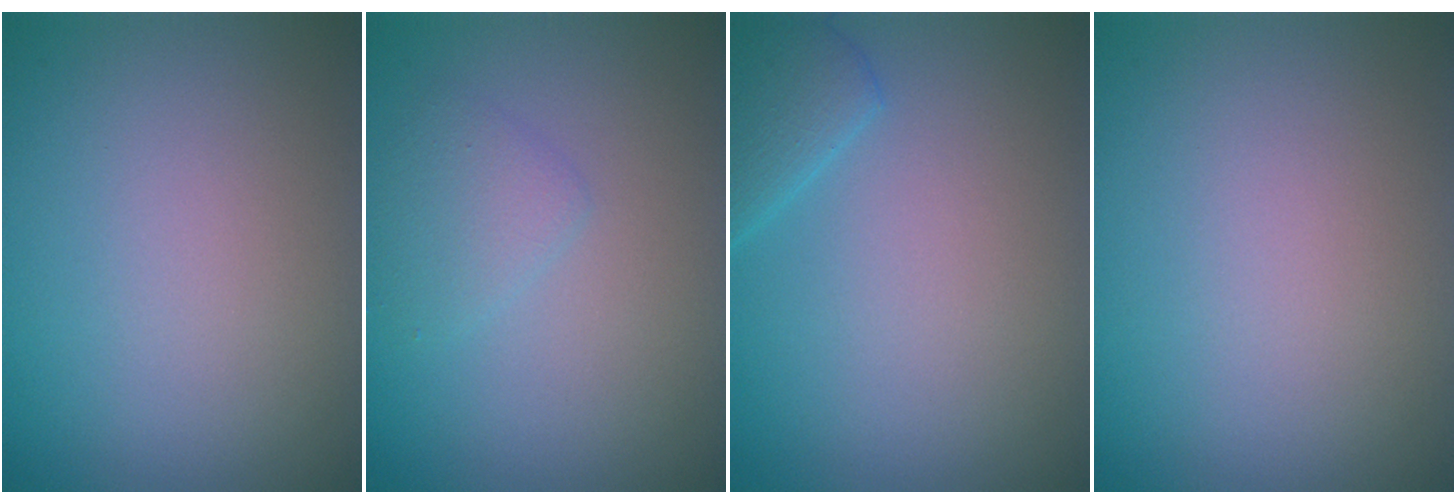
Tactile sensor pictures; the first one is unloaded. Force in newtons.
{"total": 1.6, "press": 1.6, "slide": 0.1}
{"total": 2.7, "press": 2.7, "slide": 0.2}
{"total": 0.0}